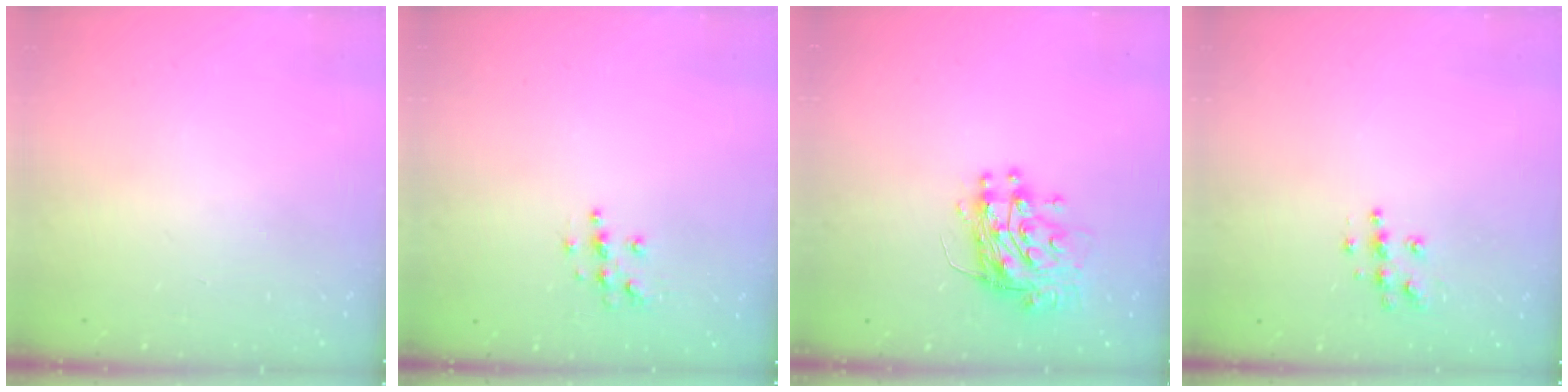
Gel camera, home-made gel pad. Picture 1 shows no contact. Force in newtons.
{"total": 5.6, "press": 5.6, "slide": 0.2}
{"total": 12.9, "press": 12.9, "slide": 1.1}
{"total": 7.6, "press": 7.6, "slide": 0.4}